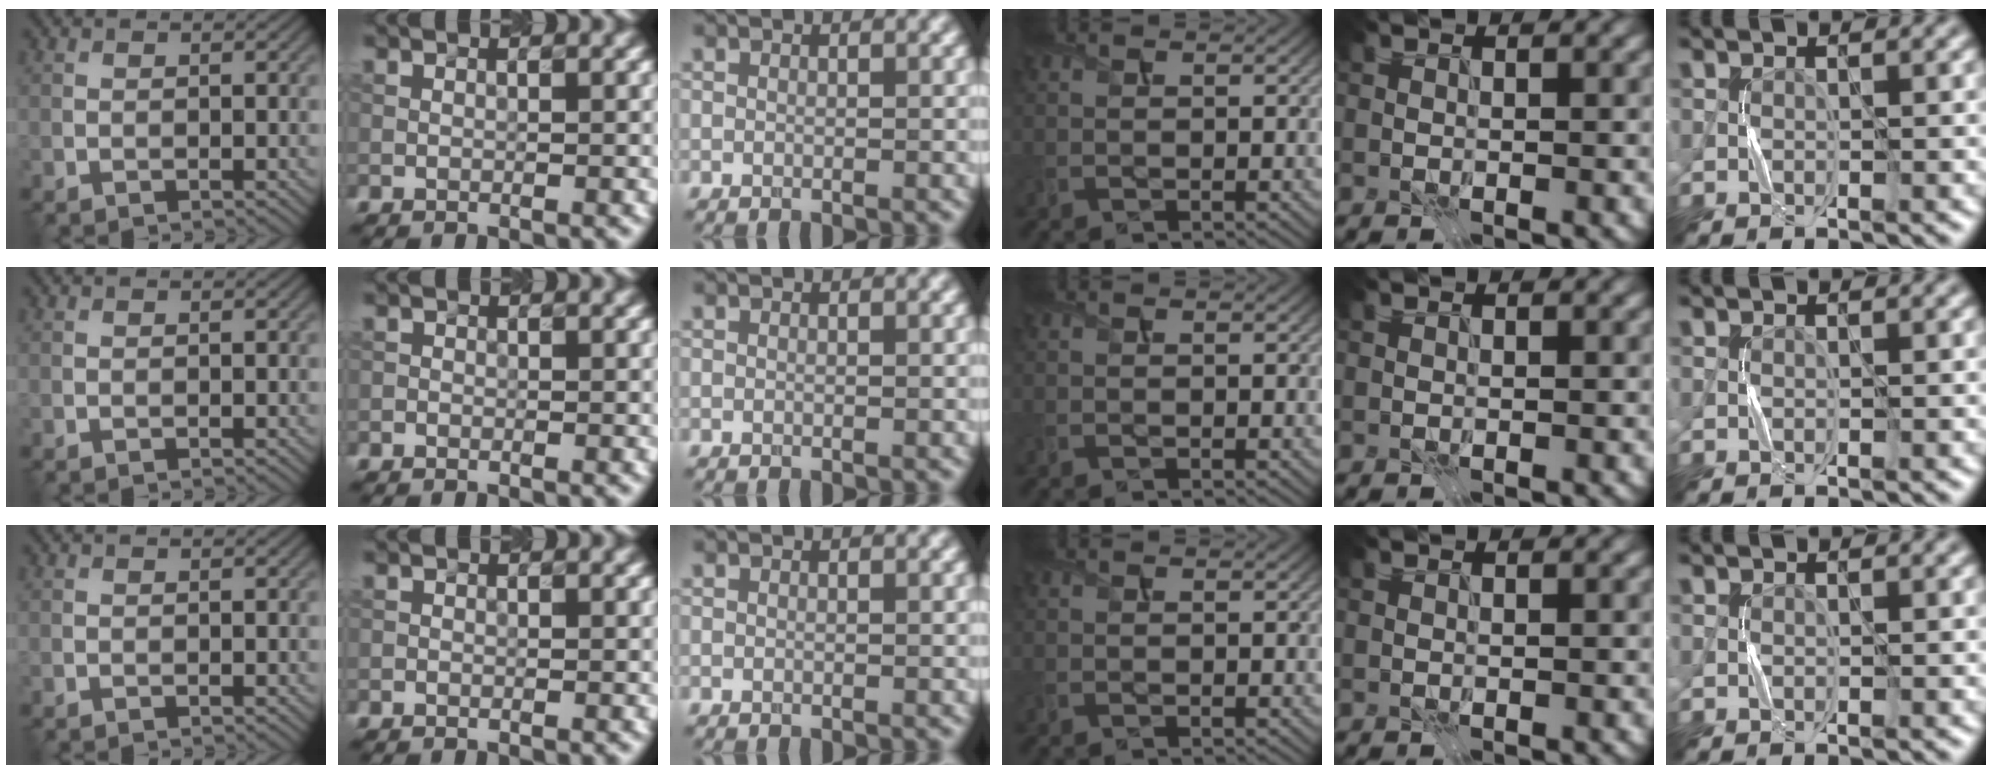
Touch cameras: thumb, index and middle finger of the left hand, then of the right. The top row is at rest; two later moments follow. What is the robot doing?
{"motion": "press", "object": "sticky note"}